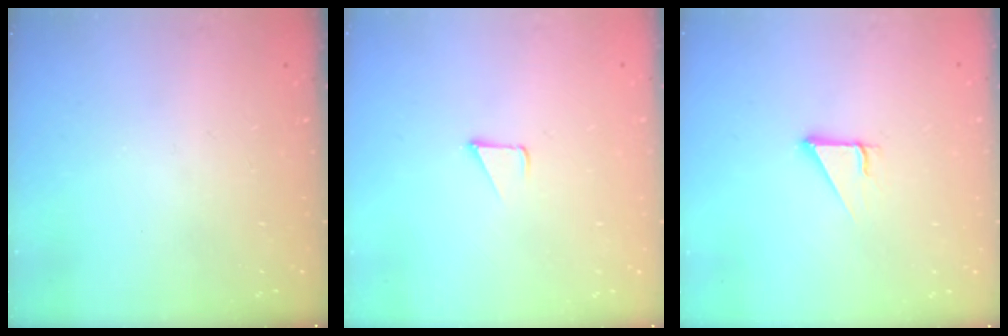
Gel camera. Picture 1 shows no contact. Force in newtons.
{"total": 1.7, "press": 1.7, "slide": 0.1}
{"total": 2.9, "press": 2.8, "slide": 0.2}